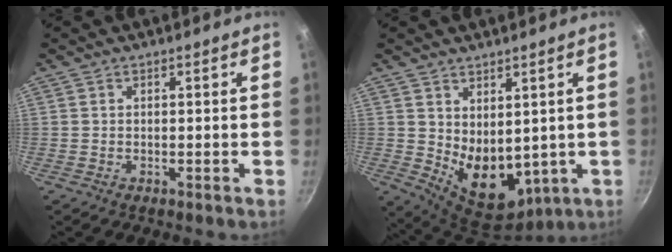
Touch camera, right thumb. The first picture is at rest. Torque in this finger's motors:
{"motor_torque": [-0.32, 1.08, 1.16, 0.22, 0.11]}